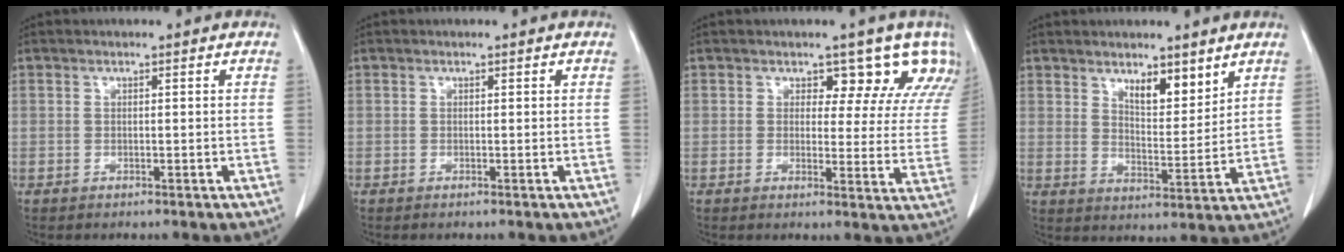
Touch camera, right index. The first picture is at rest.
{"total": 0.0}
{"total": 9.6, "force": [7.4, 5.1, 3.4], "torque": [-0.004, -0.010, 0.054]}
{"total": 6.0, "force": [4.3, 1.9, 3.8], "torque": [-0.064, -0.011, 0.074]}